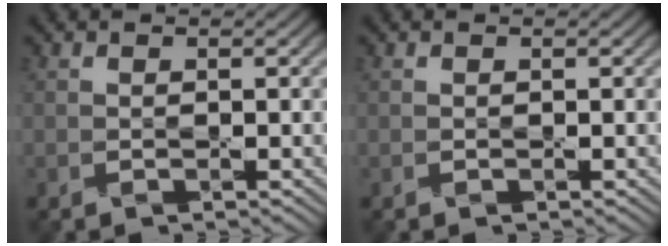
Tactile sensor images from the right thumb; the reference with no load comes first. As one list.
[{"total": 0.0}]